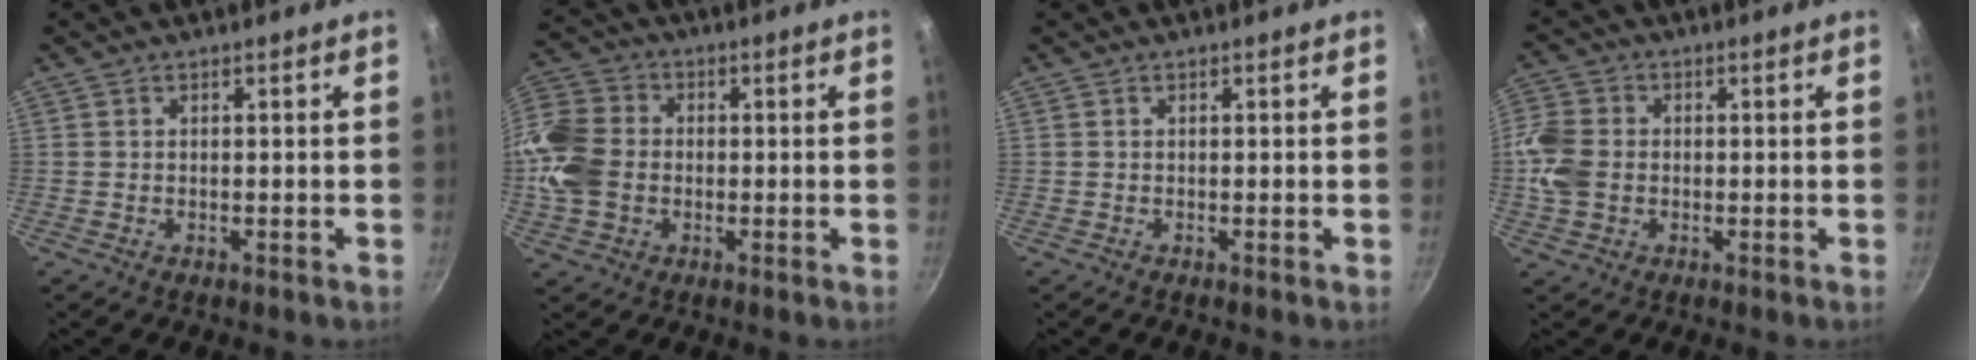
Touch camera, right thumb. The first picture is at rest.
{"total": 14.7, "force": [-1.2, 11.8, 8.6], "torque": [-0.177, 0.025, -0.038]}
{"total": 0.0}
{"total": 8.0, "force": [-0.7, 6.3, 4.8], "torque": [-0.093, 0.006, -0.028]}